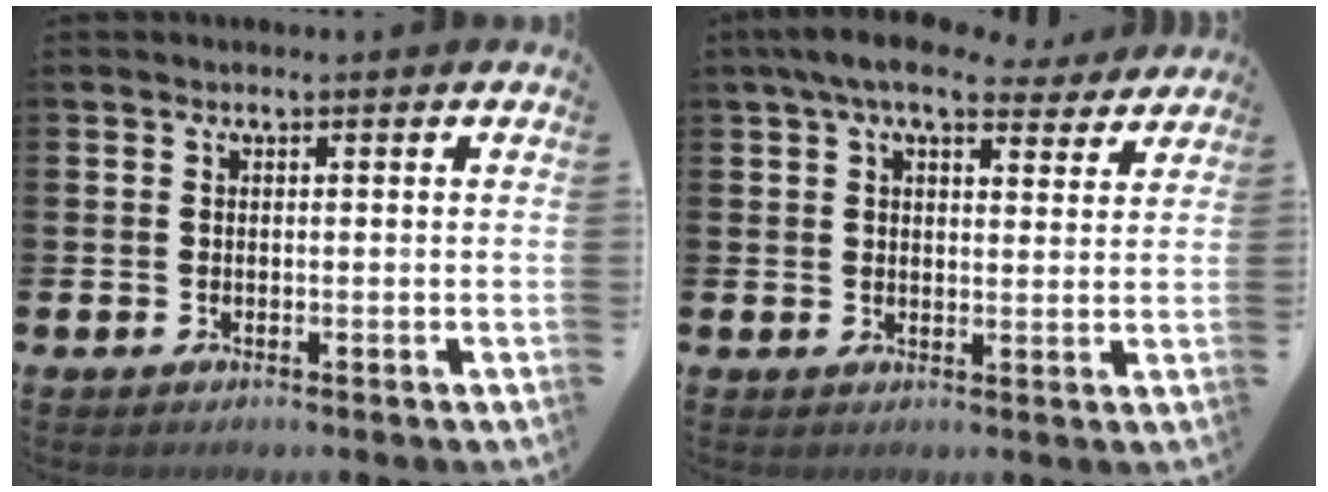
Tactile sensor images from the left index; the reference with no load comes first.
{"total": 7.2, "force": [6.2, 2.2, 3.1], "torque": [-0.061, -0.022, 0.109]}